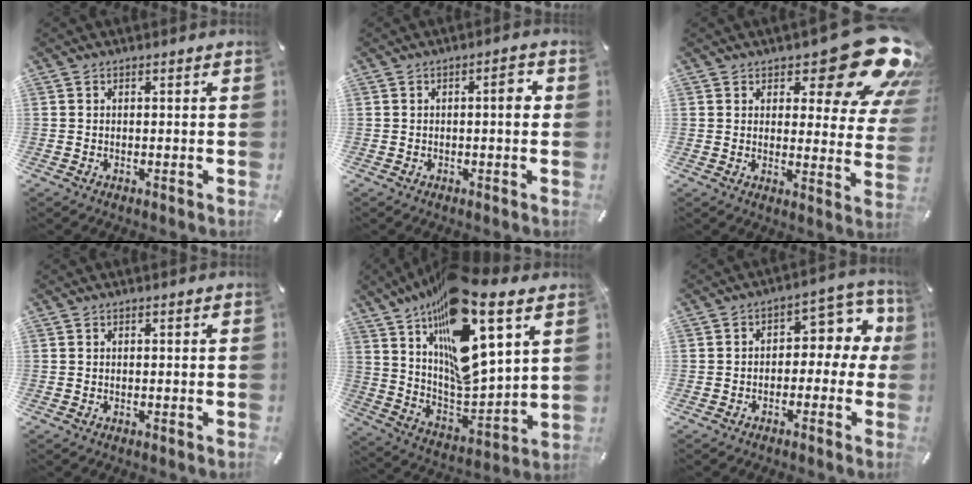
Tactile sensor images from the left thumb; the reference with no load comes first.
{"total": 4.0, "force": [0.3, 1.0, 3.9], "torque": [-0.058, 0.004, -0.003]}
{"total": 18.7, "force": [11.4, 7.1, 13.1], "torque": [-0.161, -0.084, 0.188]}
{"total": 0.0}
{"total": 23.1, "force": [13.7, 8.6, 16.5], "torque": [-0.273, -0.096, 0.233]}
{"total": 7.5, "force": [0.7, 5.2, 5.3], "torque": [-0.062, -0.007, 0.006]}